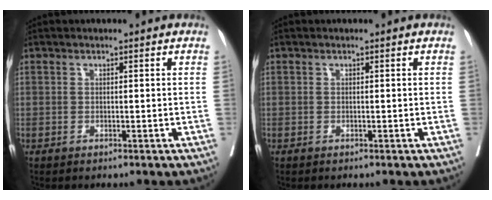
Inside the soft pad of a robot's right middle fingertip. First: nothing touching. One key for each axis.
{"total": 0.0}